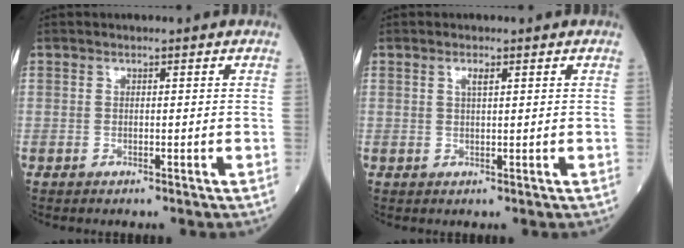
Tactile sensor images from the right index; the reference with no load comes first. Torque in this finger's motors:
{"motor_torque": [0.35, 0.29, 0.13, 0.04]}